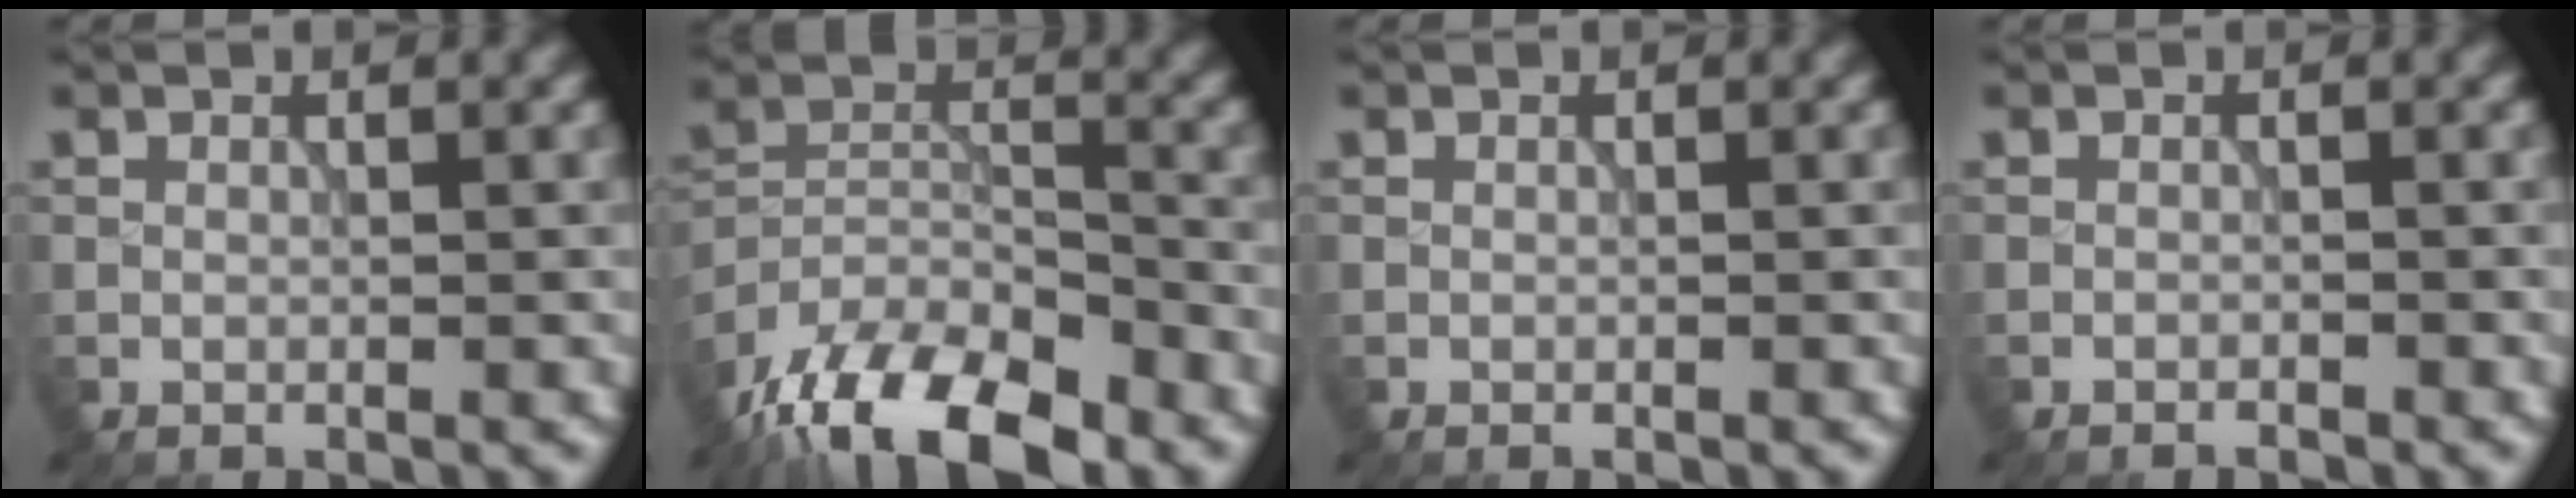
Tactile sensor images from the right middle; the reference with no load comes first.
{"total": 13.0, "force": [-9.6, 5.1, 7.1], "torque": [-0.143, -0.011, -0.168]}
{"total": 0.0}
{"total": 0.7, "force": [-0.7, 0.1, 0.2], "torque": [-0.001, 0.000, -0.014]}